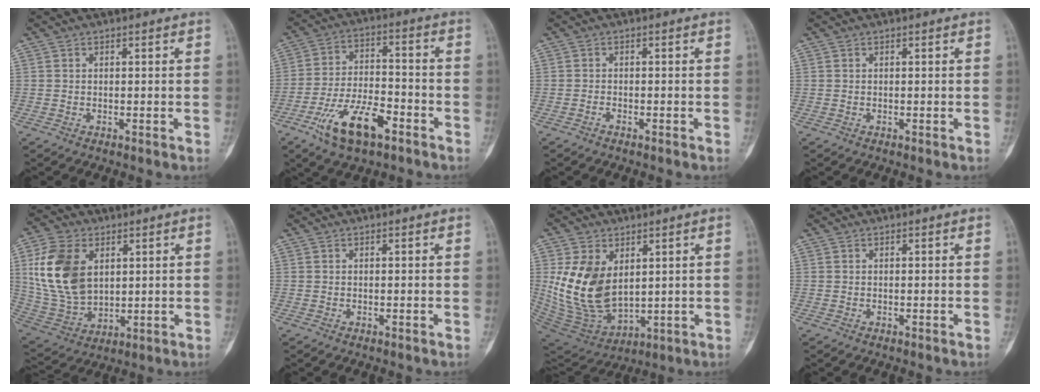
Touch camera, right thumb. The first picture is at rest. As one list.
[{"total": 13.1, "force": [-7.1, 5.6, 9.5], "torque": [-0.170, 0.034, -0.126]}, {"total": 0.7, "force": [-0.7, 0.1, 0.3], "torque": [-0.009, 0.003, -0.013]}, {"total": 0.0}, {"total": 16.3, "force": [4.2, 10.8, 11.5], "torque": [-0.215, -0.011, 0.092]}, {"total": 0.0}, {"total": 15.5, "force": [3.0, 10.2, 11.3], "torque": [-0.192, -0.023, 0.081]}, {"total": 0.0}]